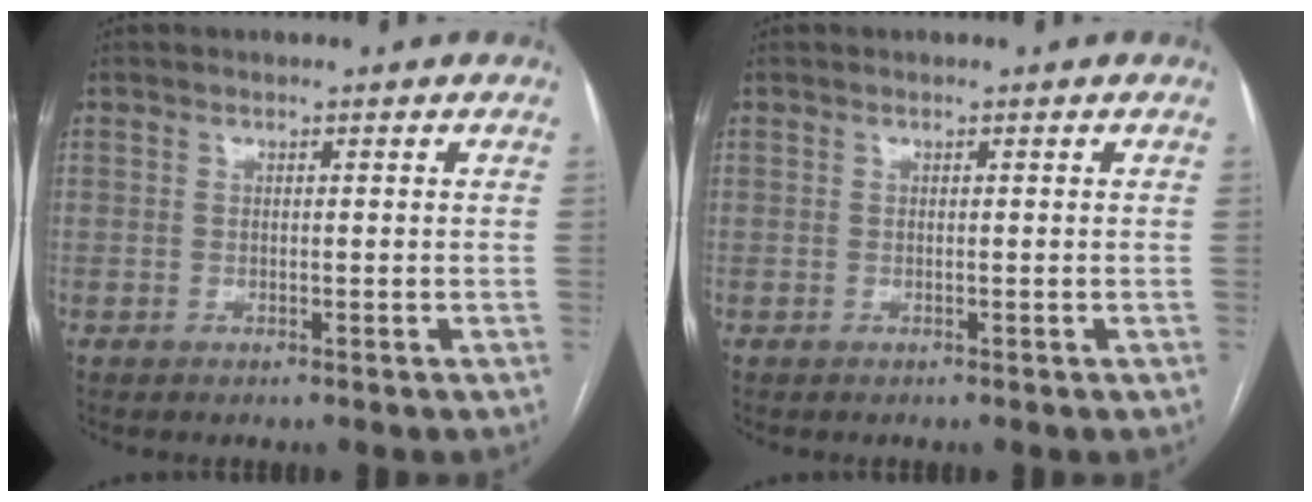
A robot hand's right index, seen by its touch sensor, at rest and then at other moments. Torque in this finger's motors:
{"motor_torque": [0.21, 0.11, 0.00, 0.01]}